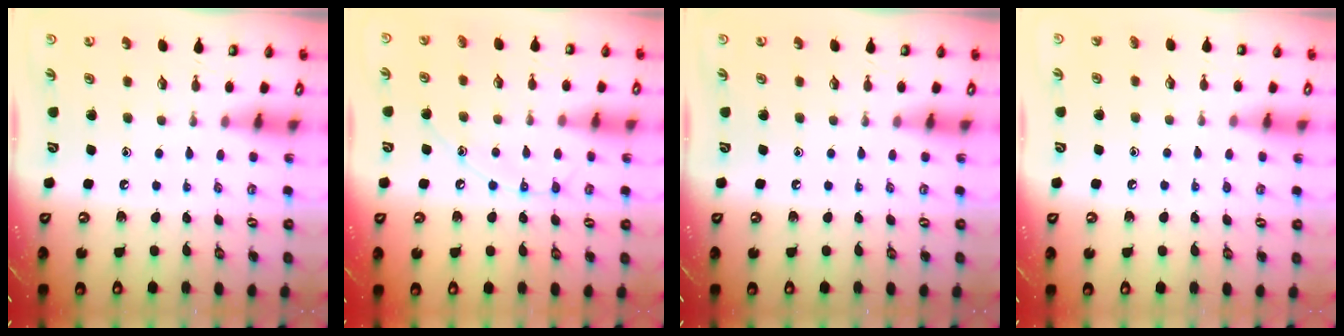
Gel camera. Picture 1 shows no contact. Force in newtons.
{"total": 9.5, "press": 9.4, "slide": 0.7}
{"total": 0.0}
{"total": 5.4, "press": 5.4, "slide": 0.6}